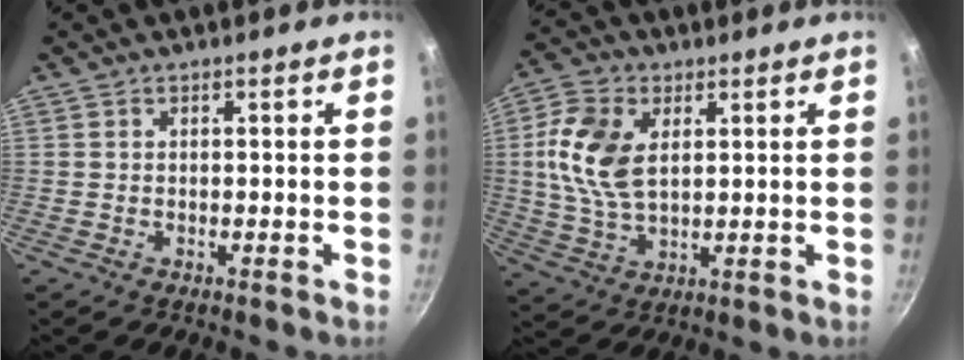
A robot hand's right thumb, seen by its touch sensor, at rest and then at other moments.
{"total": 11.8, "force": [2.6, 7.1, 9.1], "torque": [-0.176, -0.004, 0.048]}